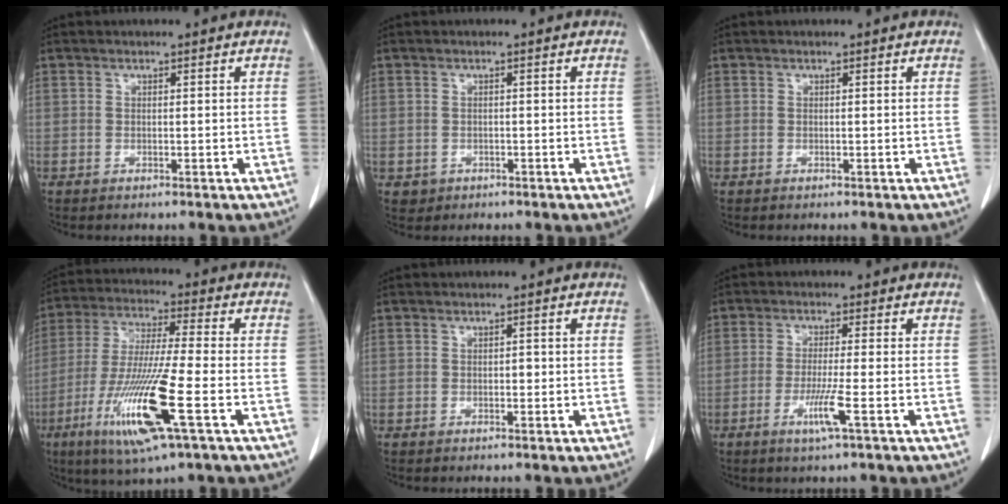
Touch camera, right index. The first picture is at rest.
{"total": 3.0, "force": [-1.0, 2.8, 0.5], "torque": [-0.003, 0.007, -0.007]}
{"total": 0.0}
{"total": 15.5, "force": [-5.9, 0.4, 14.4], "torque": [-0.296, -0.028, -0.111]}
{"total": 0.7, "force": [-0.1, 0.4, 0.5], "torque": [-0.004, 0.002, -0.002]}
{"total": 4.8, "force": [-2.0, -0.6, 4.3], "torque": [-0.086, -0.014, -0.040]}